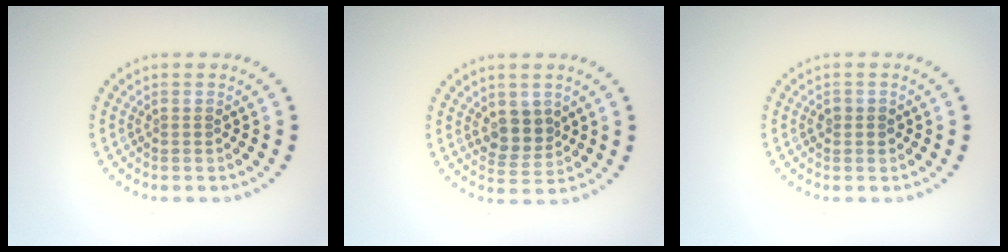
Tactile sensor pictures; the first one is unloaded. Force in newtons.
{"total": 2.7, "press": 2.5, "slide": 1.2}
{"total": 1.1, "press": 1.0, "slide": 0.4}